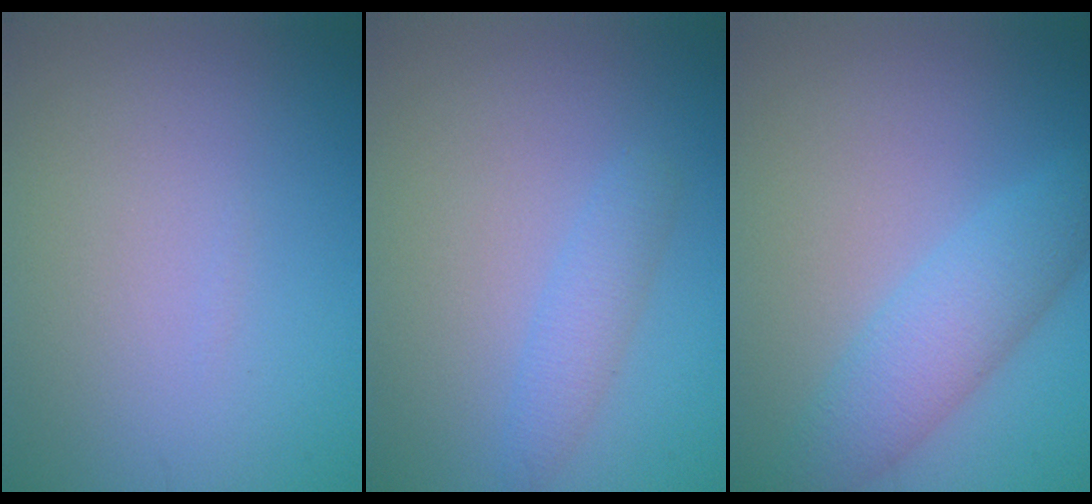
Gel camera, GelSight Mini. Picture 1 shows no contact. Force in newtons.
{"total": 2.0, "press": 2.0, "slide": 0.1}
{"total": 4.5, "press": 4.5, "slide": 0.2}